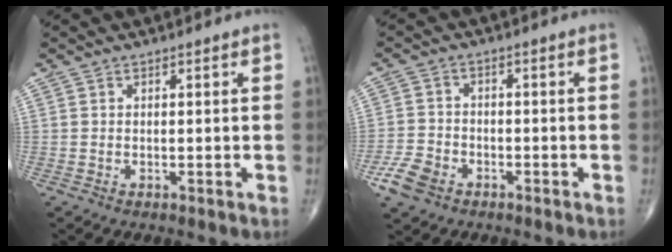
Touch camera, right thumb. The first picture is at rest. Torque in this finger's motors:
{"motor_torque": [2.75, 2.26, 0.15, -0.62, 0.02]}